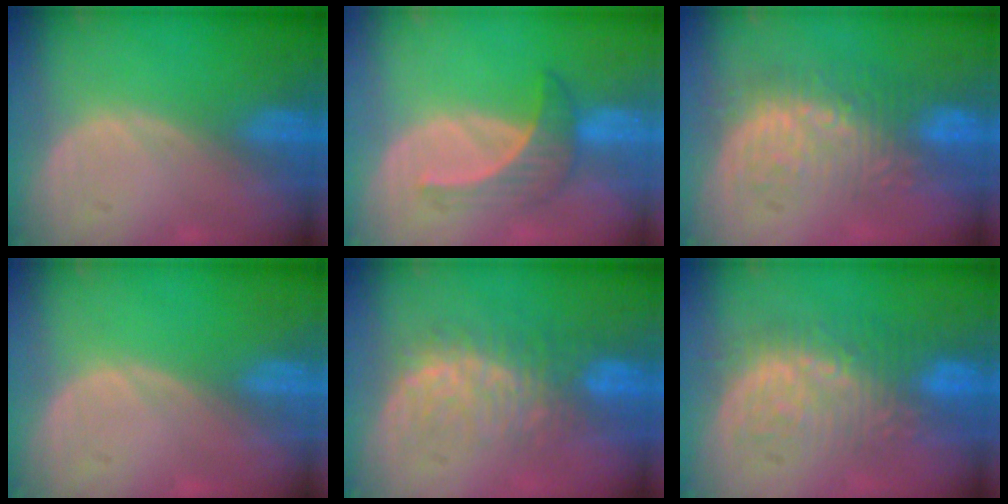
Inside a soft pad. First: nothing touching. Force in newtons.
{"total": 4.5, "press": 4.4, "slide": 0.8}
{"total": 9.0, "press": 8.6, "slide": 2.5}
{"total": 0.0}
{"total": 7.8, "press": 7.6, "slide": 1.6}
{"total": 8.8, "press": 8.7, "slide": 1.3}